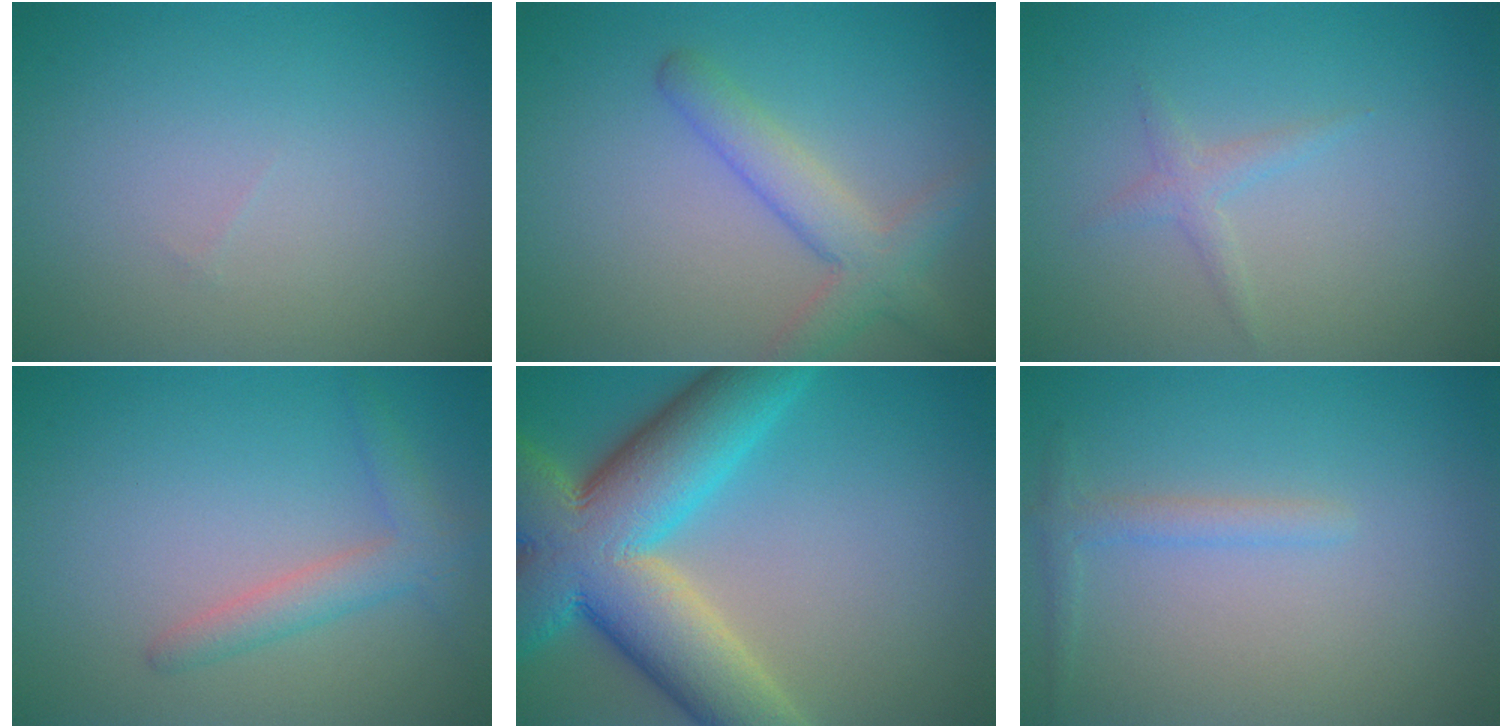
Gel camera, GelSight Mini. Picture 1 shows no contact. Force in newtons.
{"total": 3.8, "press": 3.8, "slide": 0.2}
{"total": 1.2, "press": 1.2, "slide": 0.1}
{"total": 2.6, "press": 2.5, "slide": 0.1}
{"total": 13.6, "press": 13.5, "slide": 1.0}
{"total": 1.4, "press": 1.4, "slide": 0.1}